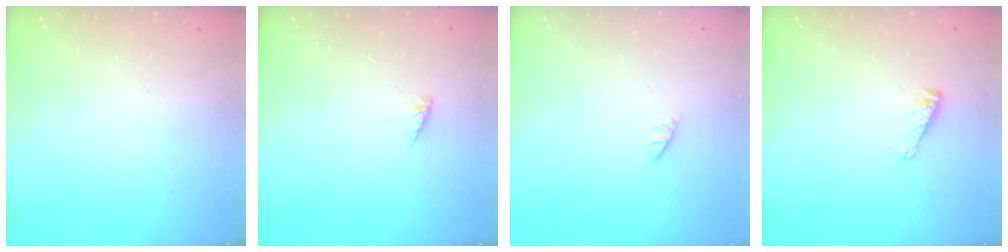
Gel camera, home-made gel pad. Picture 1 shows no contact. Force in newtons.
{"total": 2.5, "press": 2.5, "slide": 0.2}
{"total": 0.0}
{"total": 3.6, "press": 3.6, "slide": 0.3}